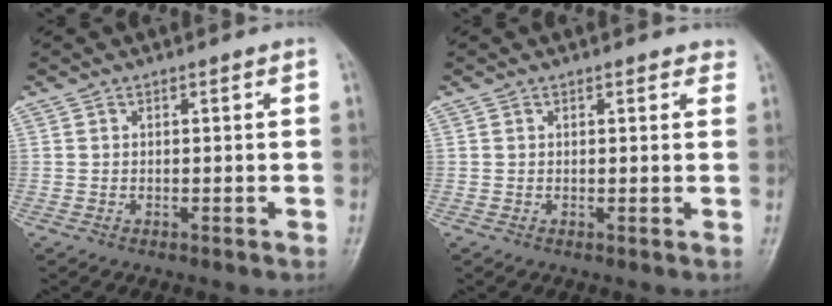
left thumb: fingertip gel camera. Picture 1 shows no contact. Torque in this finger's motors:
{"motor_torque": [-0.29, -0.18, -0.35, -0.06, 0.02]}